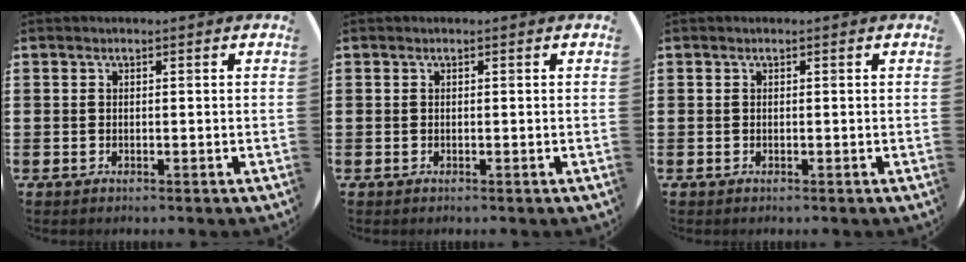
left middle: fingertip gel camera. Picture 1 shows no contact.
{"total": 0.0}
{"total": 0.0}